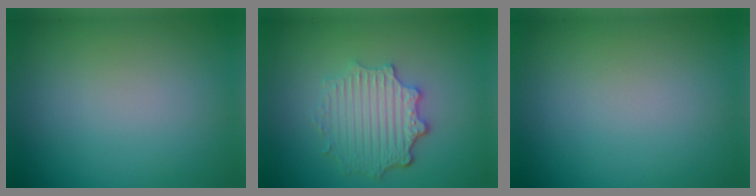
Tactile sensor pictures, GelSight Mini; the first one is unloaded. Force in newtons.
{"total": 4.6, "press": 3.6, "slide": 2.8}
{"total": 0.0}